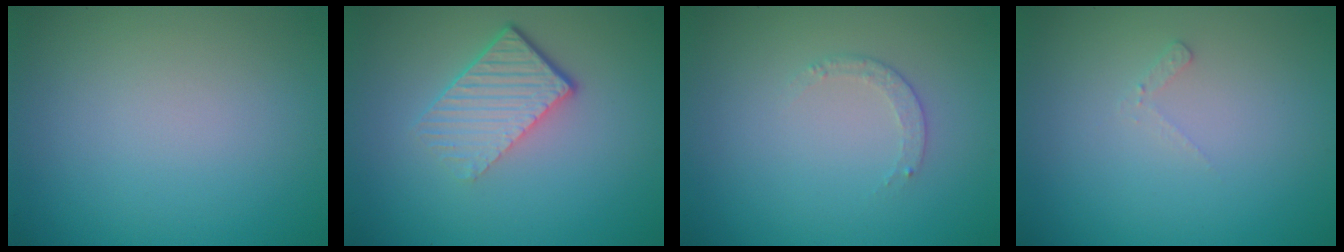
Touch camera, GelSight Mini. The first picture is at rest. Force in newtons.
{"total": 4.5, "press": 2.8, "slide": 3.5}
{"total": 0.8, "press": 0.6, "slide": 0.6}
{"total": 0.8, "press": 0.8, "slide": 0.2}